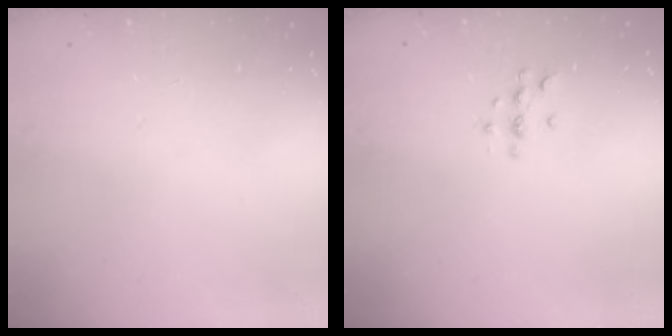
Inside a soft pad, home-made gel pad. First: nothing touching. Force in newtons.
{"total": 4.9, "press": 4.9, "slide": 0.5}